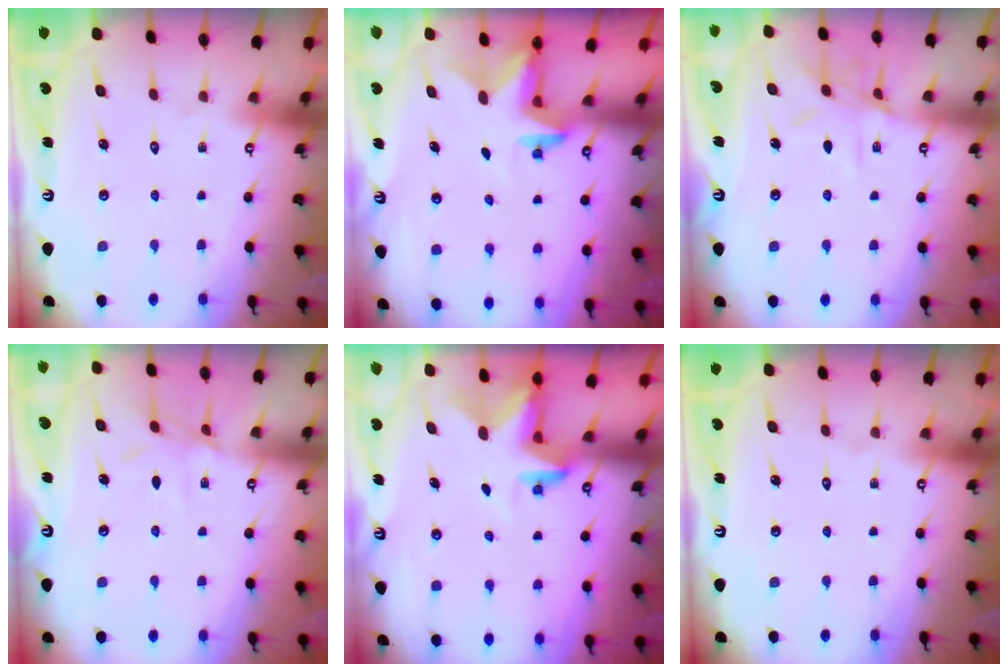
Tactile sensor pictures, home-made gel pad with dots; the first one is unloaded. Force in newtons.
{"total": 2.4, "press": 2.3, "slide": 0.4}
{"total": 8.6, "press": 8.6, "slide": 0.4}
{"total": 6.7, "press": 6.7, "slide": 0.2}
{"total": 2.8, "press": 2.8, "slide": 0.2}
{"total": 0.0}